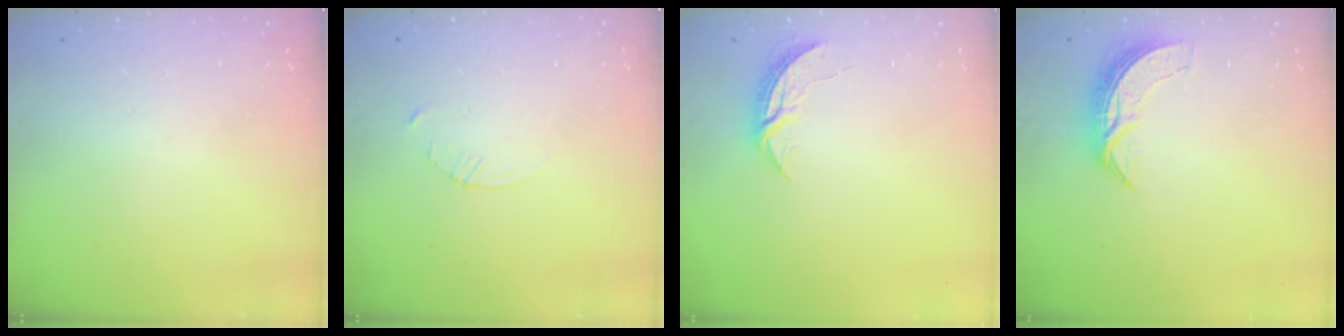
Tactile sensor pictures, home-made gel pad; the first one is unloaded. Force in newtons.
{"total": 2.3, "press": 2.3, "slide": 0.3}
{"total": 6.2, "press": 6.2, "slide": 0.5}
{"total": 7.7, "press": 7.7, "slide": 0.0}